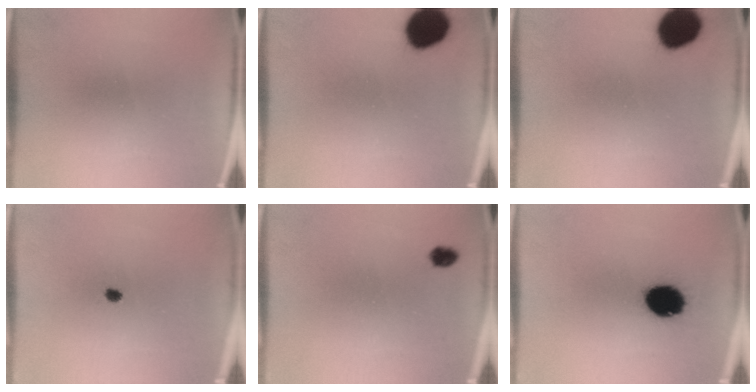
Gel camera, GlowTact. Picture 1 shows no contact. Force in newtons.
{"total": 12.2}
{"total": 12.2}
{"total": 1.5}
{"total": 2.1}
{"total": 12.2}